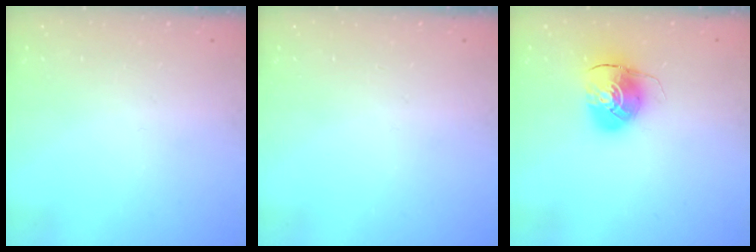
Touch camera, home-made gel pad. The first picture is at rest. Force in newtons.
{"total": 0.0}
{"total": 9.1, "press": 9.1, "slide": 0.5}